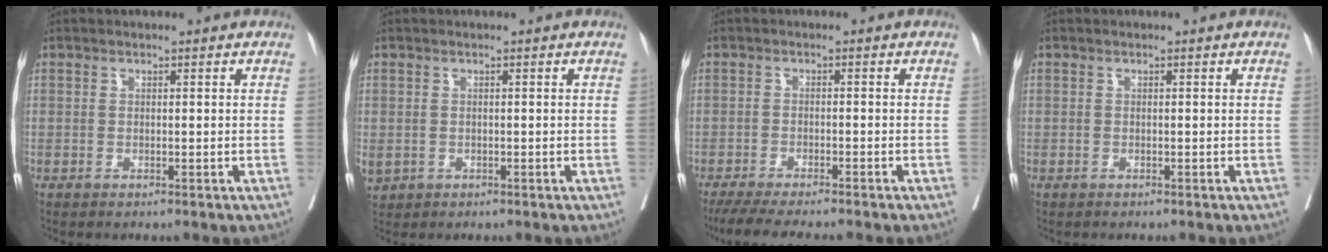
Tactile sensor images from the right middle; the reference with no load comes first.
{"total": 2.2, "force": [-0.4, 1.9, 1.1], "torque": [-0.029, -0.003, 0.002]}
{"total": 9.0, "force": [-7.7, 0.1, 4.5], "torque": [-0.056, -0.019, -0.122]}
{"total": 0.0}